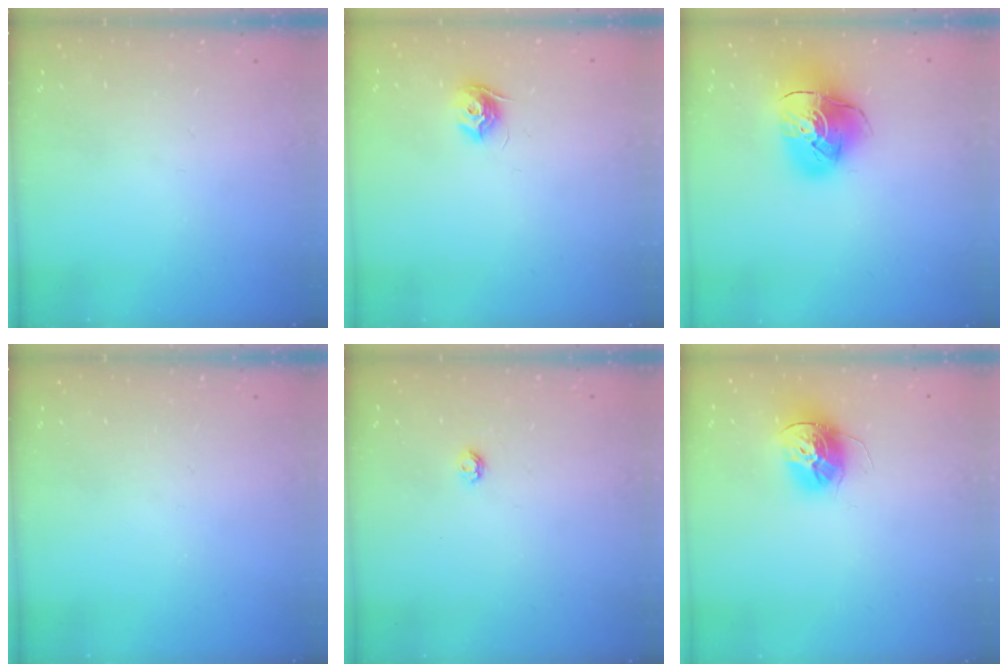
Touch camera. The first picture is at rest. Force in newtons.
{"total": 8.7, "press": 8.7, "slide": 0.1}
{"total": 12.2, "press": 12.1, "slide": 1.6}
{"total": 0.0}
{"total": 3.9, "press": 3.9, "slide": 0.5}
{"total": 13.4, "press": 13.4, "slide": 1.2}